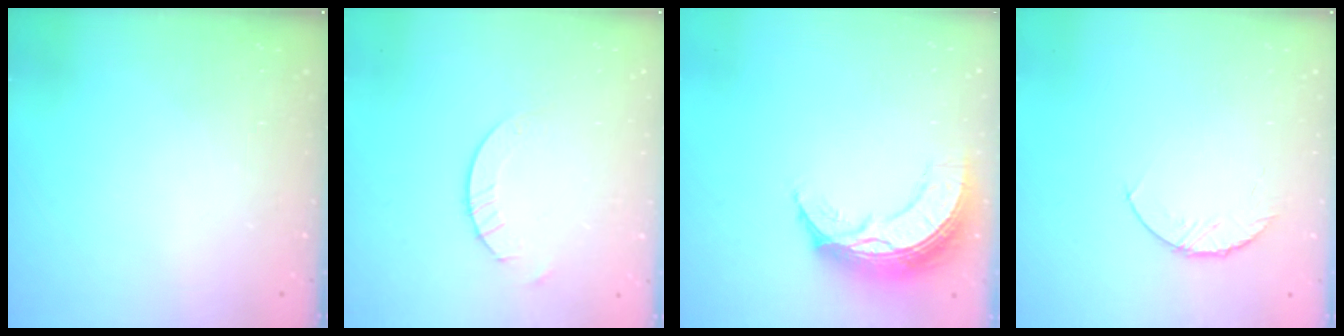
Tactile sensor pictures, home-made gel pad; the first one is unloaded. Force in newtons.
{"total": 2.0, "press": 2.0, "slide": 0.2}
{"total": 11.2, "press": 11.2, "slide": 0.9}
{"total": 6.0, "press": 6.0, "slide": 0.6}